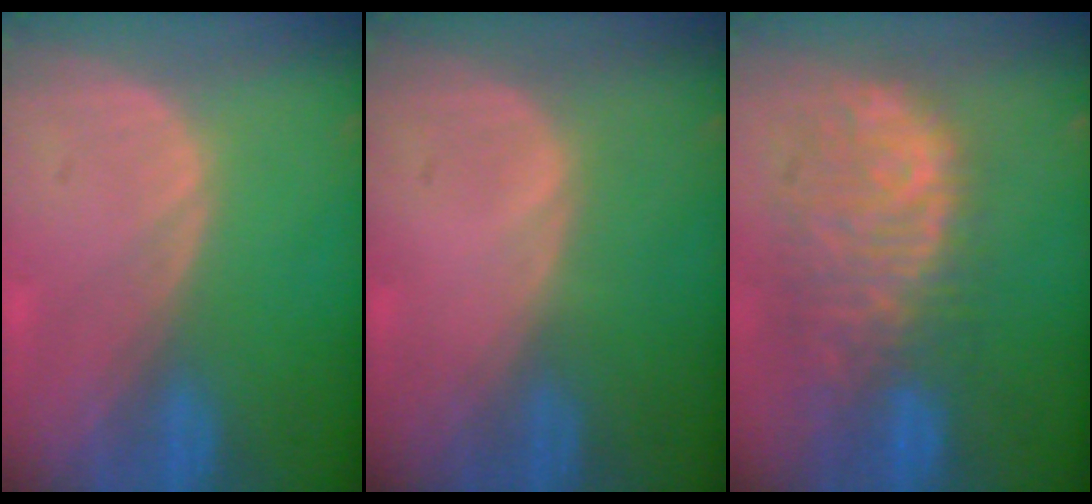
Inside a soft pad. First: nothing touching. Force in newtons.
{"total": 0.0}
{"total": 11.1, "press": 9.6, "slide": 5.6}